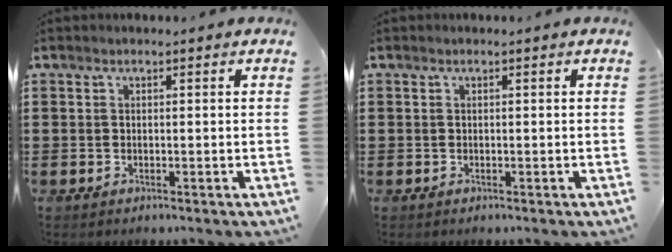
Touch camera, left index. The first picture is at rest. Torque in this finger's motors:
{"motor_torque": [0.00, 0.00, 0.00, 0.01]}